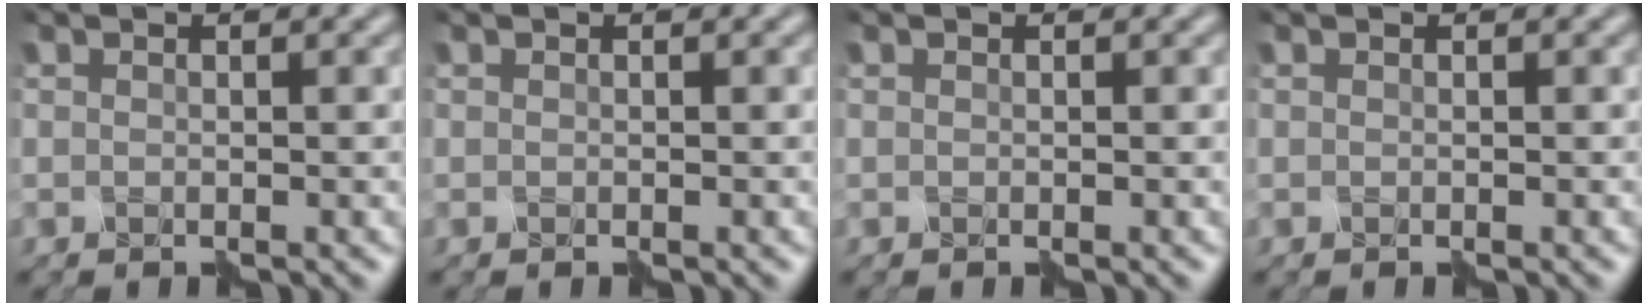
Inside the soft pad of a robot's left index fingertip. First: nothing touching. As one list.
[{"total": 0.0}, {"total": 0.0}, {"total": 0.0}]